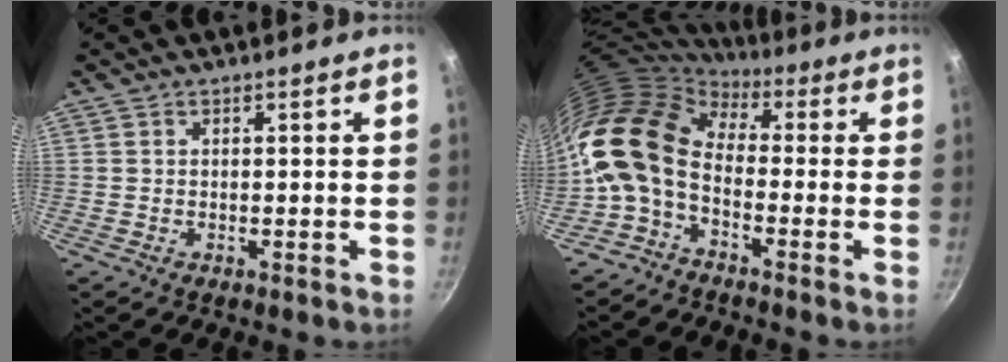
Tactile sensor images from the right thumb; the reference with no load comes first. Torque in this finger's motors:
{"motor_torque": [1.32, 2.15, 1.39, -1.38, 0.61]}